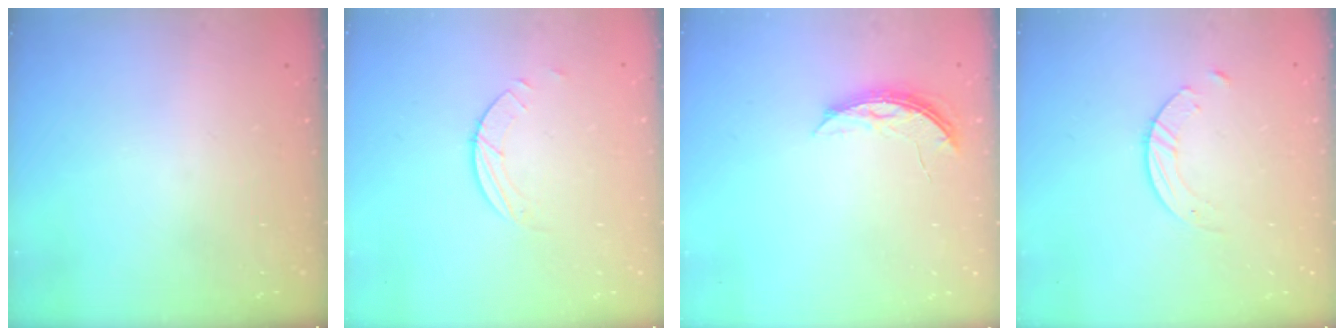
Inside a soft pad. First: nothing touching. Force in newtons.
{"total": 2.0, "press": 2.0, "slide": 0.2}
{"total": 5.8, "press": 5.7, "slide": 0.5}
{"total": 1.4, "press": 1.4, "slide": 0.2}